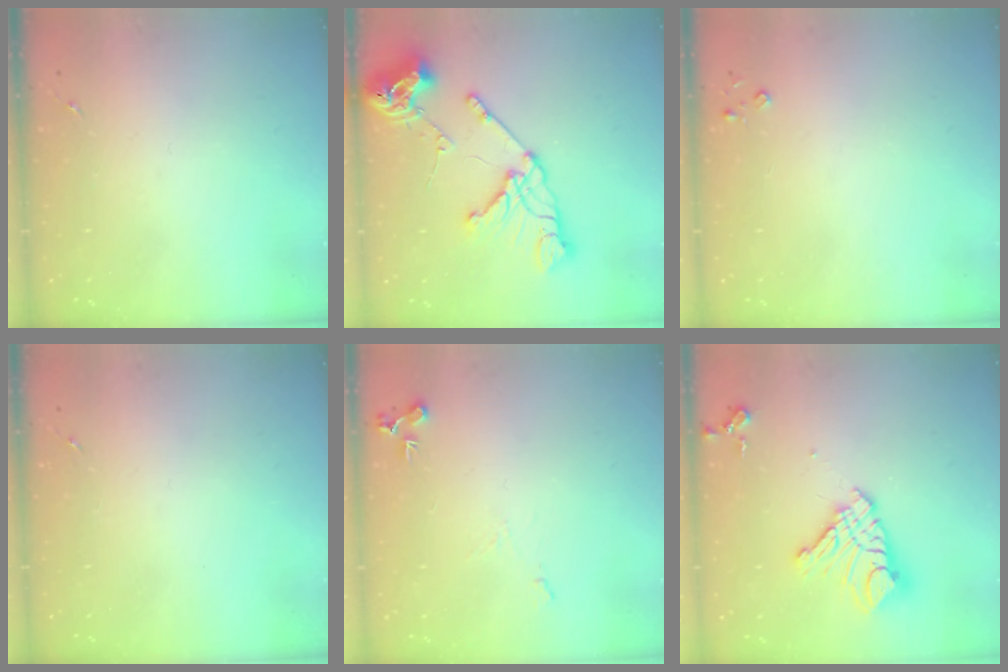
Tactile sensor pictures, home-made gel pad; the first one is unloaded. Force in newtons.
{"total": 18.8, "press": 18.7, "slide": 1.7}
{"total": 2.6, "press": 2.6, "slide": 0.3}
{"total": 0.0}
{"total": 6.8, "press": 6.8, "slide": 0.9}
{"total": 15.7, "press": 15.6, "slide": 1.8}